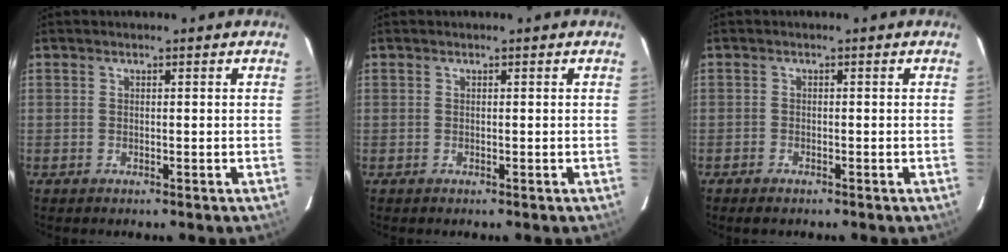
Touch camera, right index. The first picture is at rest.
{"total": 0.0}
{"total": 1.6, "force": [-1.3, 0.7, 0.6], "torque": [-0.019, -0.002, -0.025]}